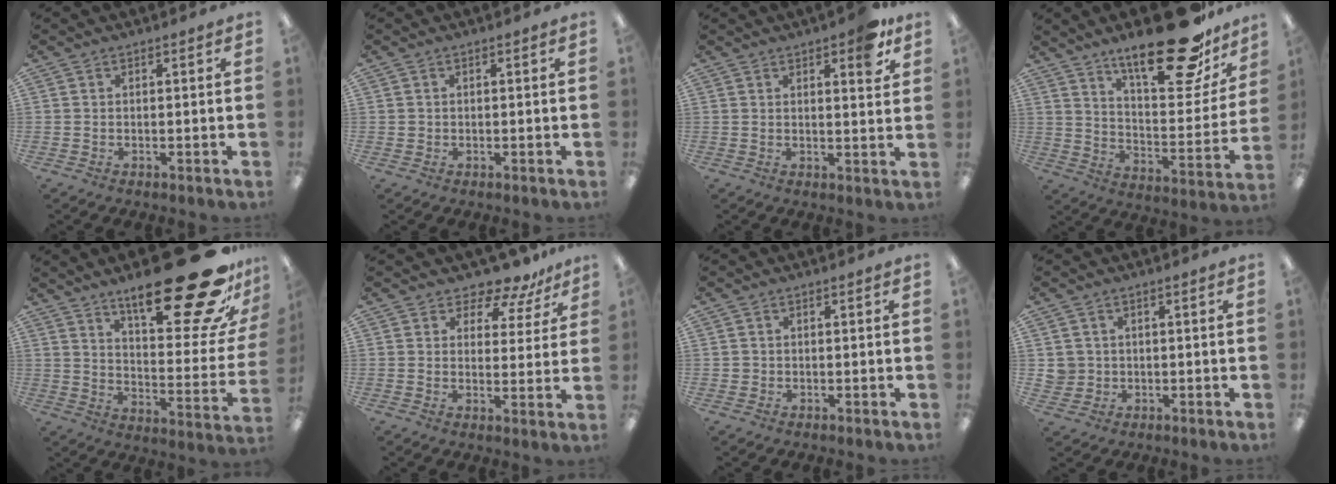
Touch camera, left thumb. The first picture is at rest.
{"total": 0.8, "force": [0.0, 0.8, -0.2], "torque": [0.005, 0.003, -0.001]}
{"total": 6.3, "force": [4.2, 1.9, 4.4], "torque": [-0.050, -0.020, 0.063]}
{"total": 25.1, "force": [18.3, 8.4, 14.9], "torque": [-0.205, -0.124, 0.298]}
{"total": 30.8, "force": [19.5, 9.5, 21.9], "torque": [-0.290, -0.136, 0.315]}
{"total": 7.1, "force": [6.3, 2.7, 1.7], "torque": [-0.022, -0.051, 0.112]}
{"total": 1.0, "force": [-0.1, 1.0, -0.2], "torque": [0.004, 0.004, -0.003]}
{"total": 3.3, "force": [0.5, 3.3, -0.2], "torque": [-0.007, 0.006, 0.010]}